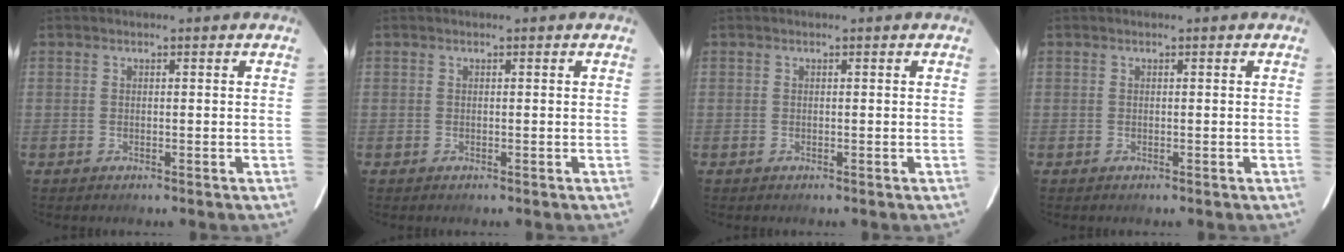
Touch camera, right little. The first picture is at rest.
{"total": 0.0}
{"total": 0.0}
{"total": 0.0}